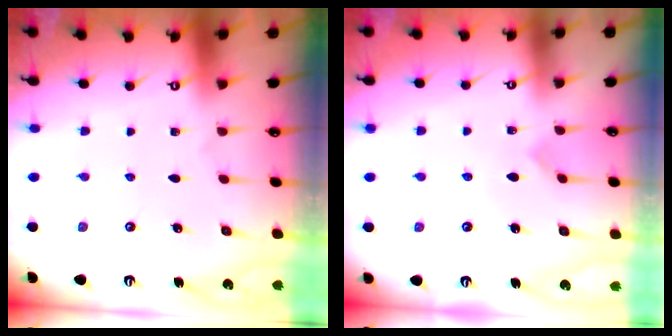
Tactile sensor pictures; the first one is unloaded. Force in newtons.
{"total": 2.8, "press": 2.8, "slide": 0.2}